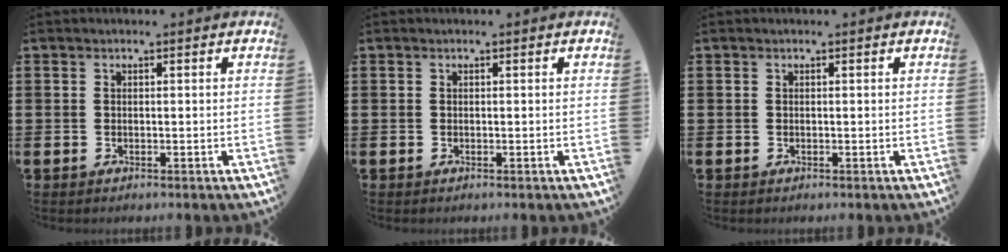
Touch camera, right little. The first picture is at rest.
{"total": 0.0}
{"total": 0.0}